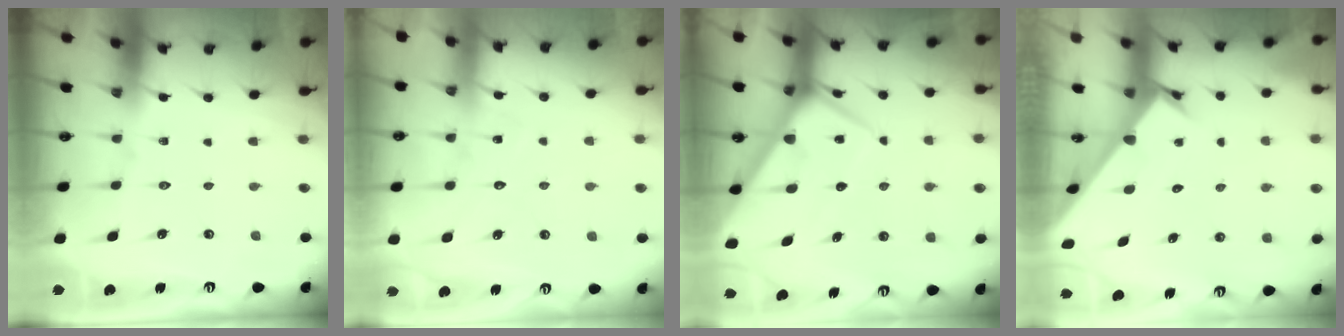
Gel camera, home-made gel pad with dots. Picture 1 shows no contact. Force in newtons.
{"total": 7.7, "press": 7.7, "slide": 0.4}
{"total": 7.5, "press": 7.5, "slide": 0.7}
{"total": 2.4, "press": 2.4, "slide": 0.0}